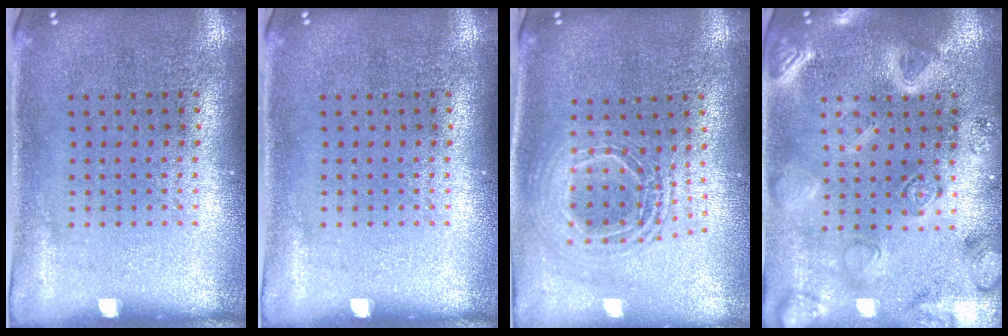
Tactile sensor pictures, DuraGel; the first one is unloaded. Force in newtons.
{"total": 0.0}
{"total": 1.9, "press": 1.5, "slide": 1.1}
{"total": 3.0, "press": 2.8, "slide": 0.8}